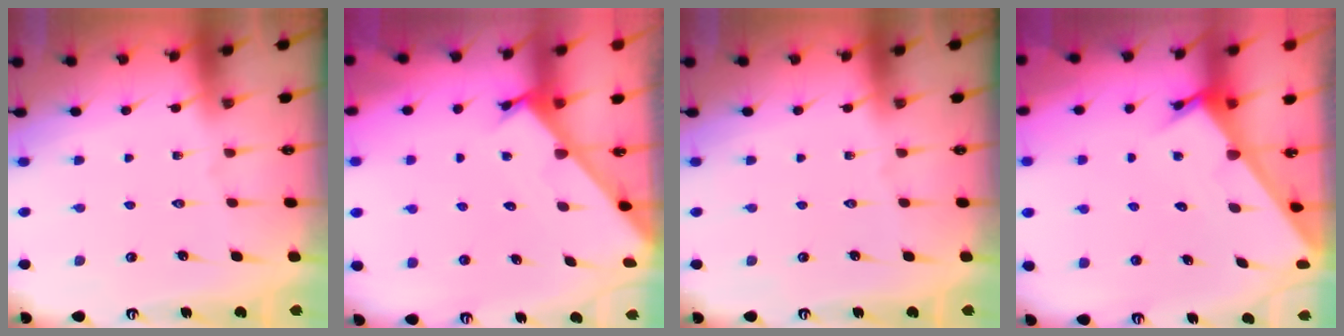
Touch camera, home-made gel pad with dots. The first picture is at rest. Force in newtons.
{"total": 3.5, "press": 3.5, "slide": 0.4}
{"total": 0.0}
{"total": 3.4, "press": 3.4, "slide": 0.1}